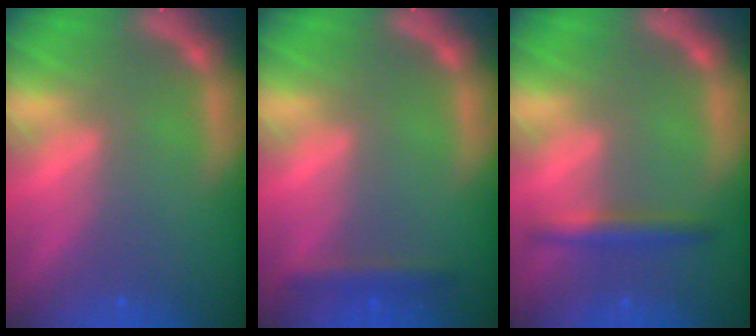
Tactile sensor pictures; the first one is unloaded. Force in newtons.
{"total": 1.9}
{"total": 2.4}